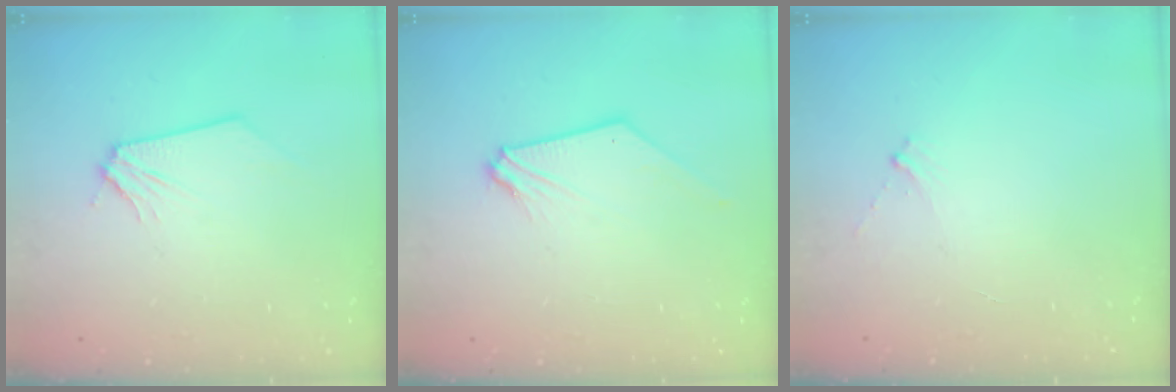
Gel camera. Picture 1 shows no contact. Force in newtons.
{"total": 2.1, "press": 2.1, "slide": 0.6}
{"total": 3.8, "press": 3.7, "slide": 0.7}